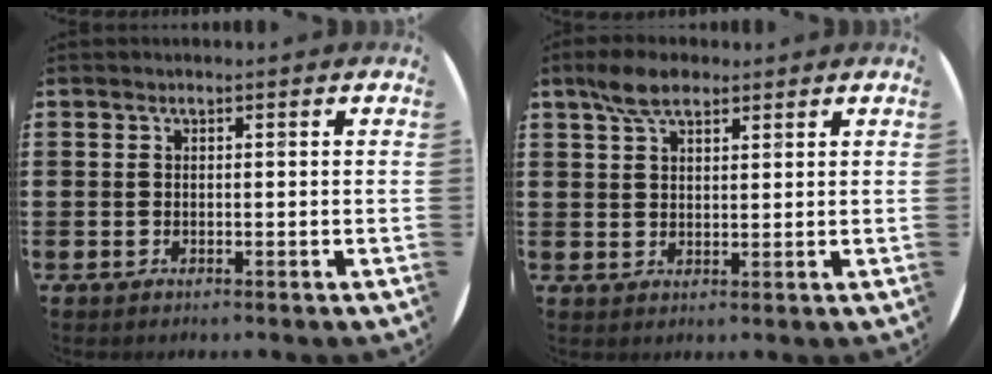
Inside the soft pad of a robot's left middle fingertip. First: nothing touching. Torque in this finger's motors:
{"motor_torque": [0.81, -0.80, 0.08, 0.02]}